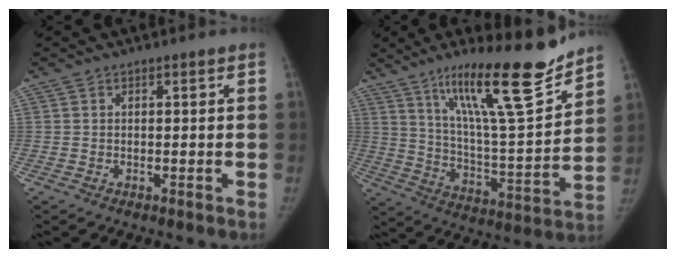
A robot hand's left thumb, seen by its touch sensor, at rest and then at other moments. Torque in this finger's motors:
{"motor_torque": [0.24, 0.17, 1.43, -1.34, 0.10]}